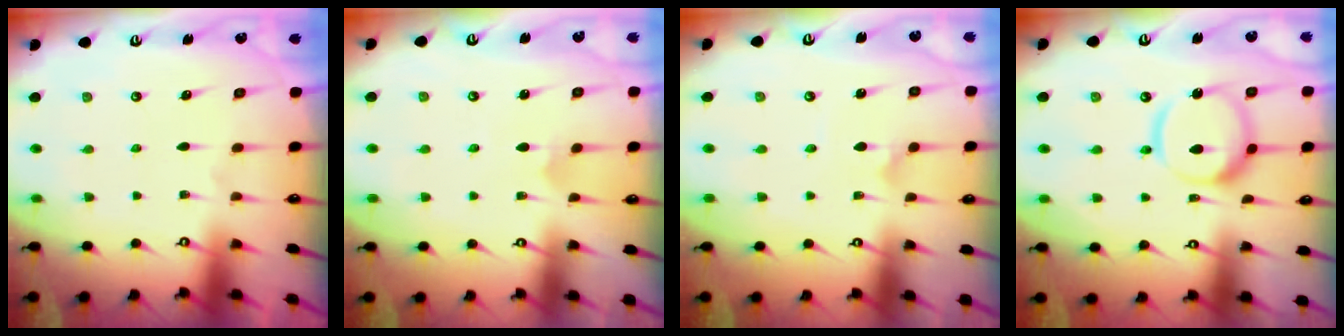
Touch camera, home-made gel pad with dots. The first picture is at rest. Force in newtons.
{"total": 3.4, "press": 3.4, "slide": 0.2}
{"total": 2.5, "press": 2.5, "slide": 0.3}
{"total": 13.8, "press": 13.7, "slide": 1.7}